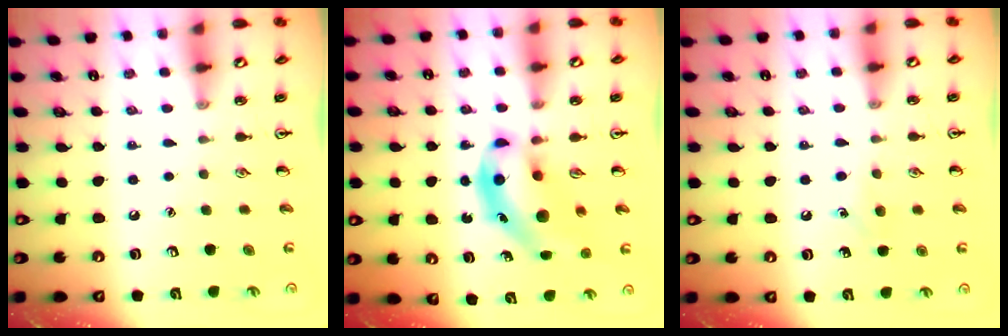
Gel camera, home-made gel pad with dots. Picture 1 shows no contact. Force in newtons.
{"total": 9.5, "press": 9.2, "slide": 2.4}
{"total": 6.0, "press": 5.7, "slide": 2.0}